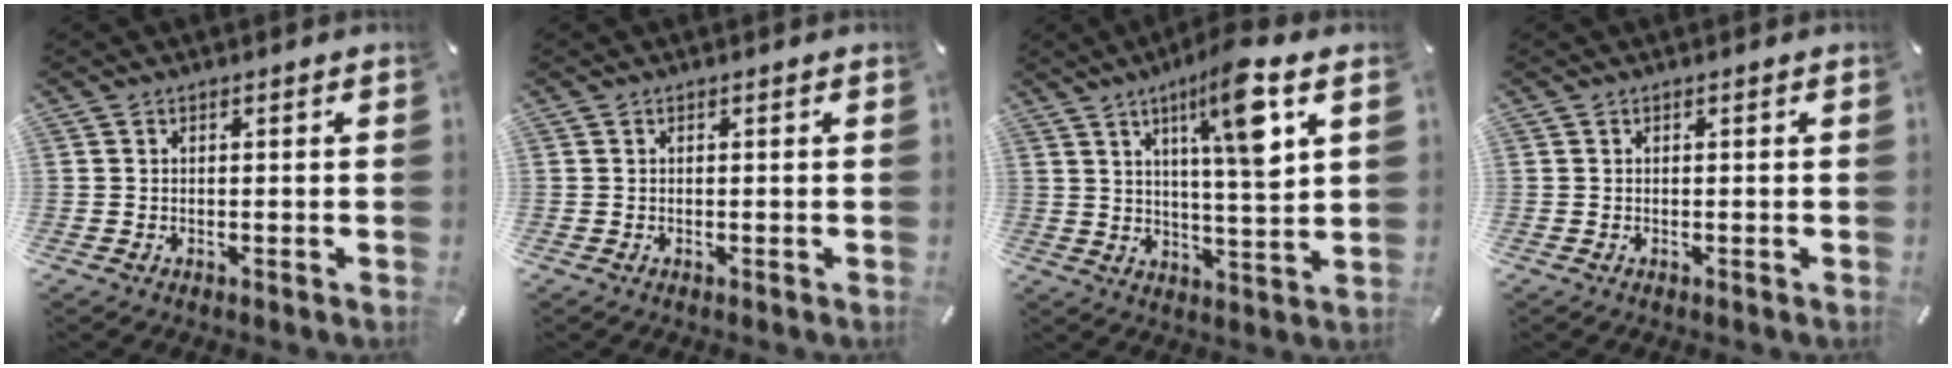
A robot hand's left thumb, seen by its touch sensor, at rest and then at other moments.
{"total": 0.0}
{"total": 12.6, "force": [6.2, 1.8, 10.8], "torque": [-0.170, -0.025, 0.092]}
{"total": 0.0}